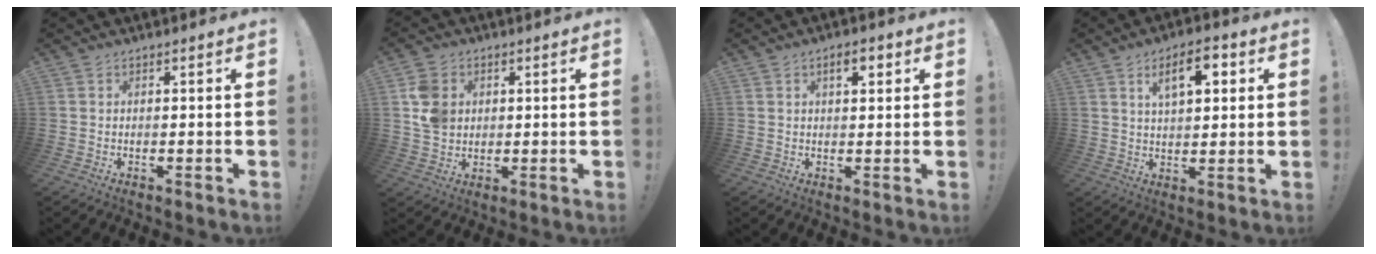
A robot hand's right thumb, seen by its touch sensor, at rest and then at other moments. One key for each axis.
{"total": 9.2, "fx": 2.3, "fy": 7.7, "fz": 4.6, "tx": -0.080, "ty": 0.002, "tz": 0.048}
{"total": 4.3, "fx": 1.9, "fy": 1.8, "fz": 3.3, "tx": -0.040, "ty": -0.004, "tz": 0.026}
{"total": 9.8, "fx": 4.0, "fy": 4.3, "fz": 7.8, "tx": -0.114, "ty": -0.003, "tz": 0.064}